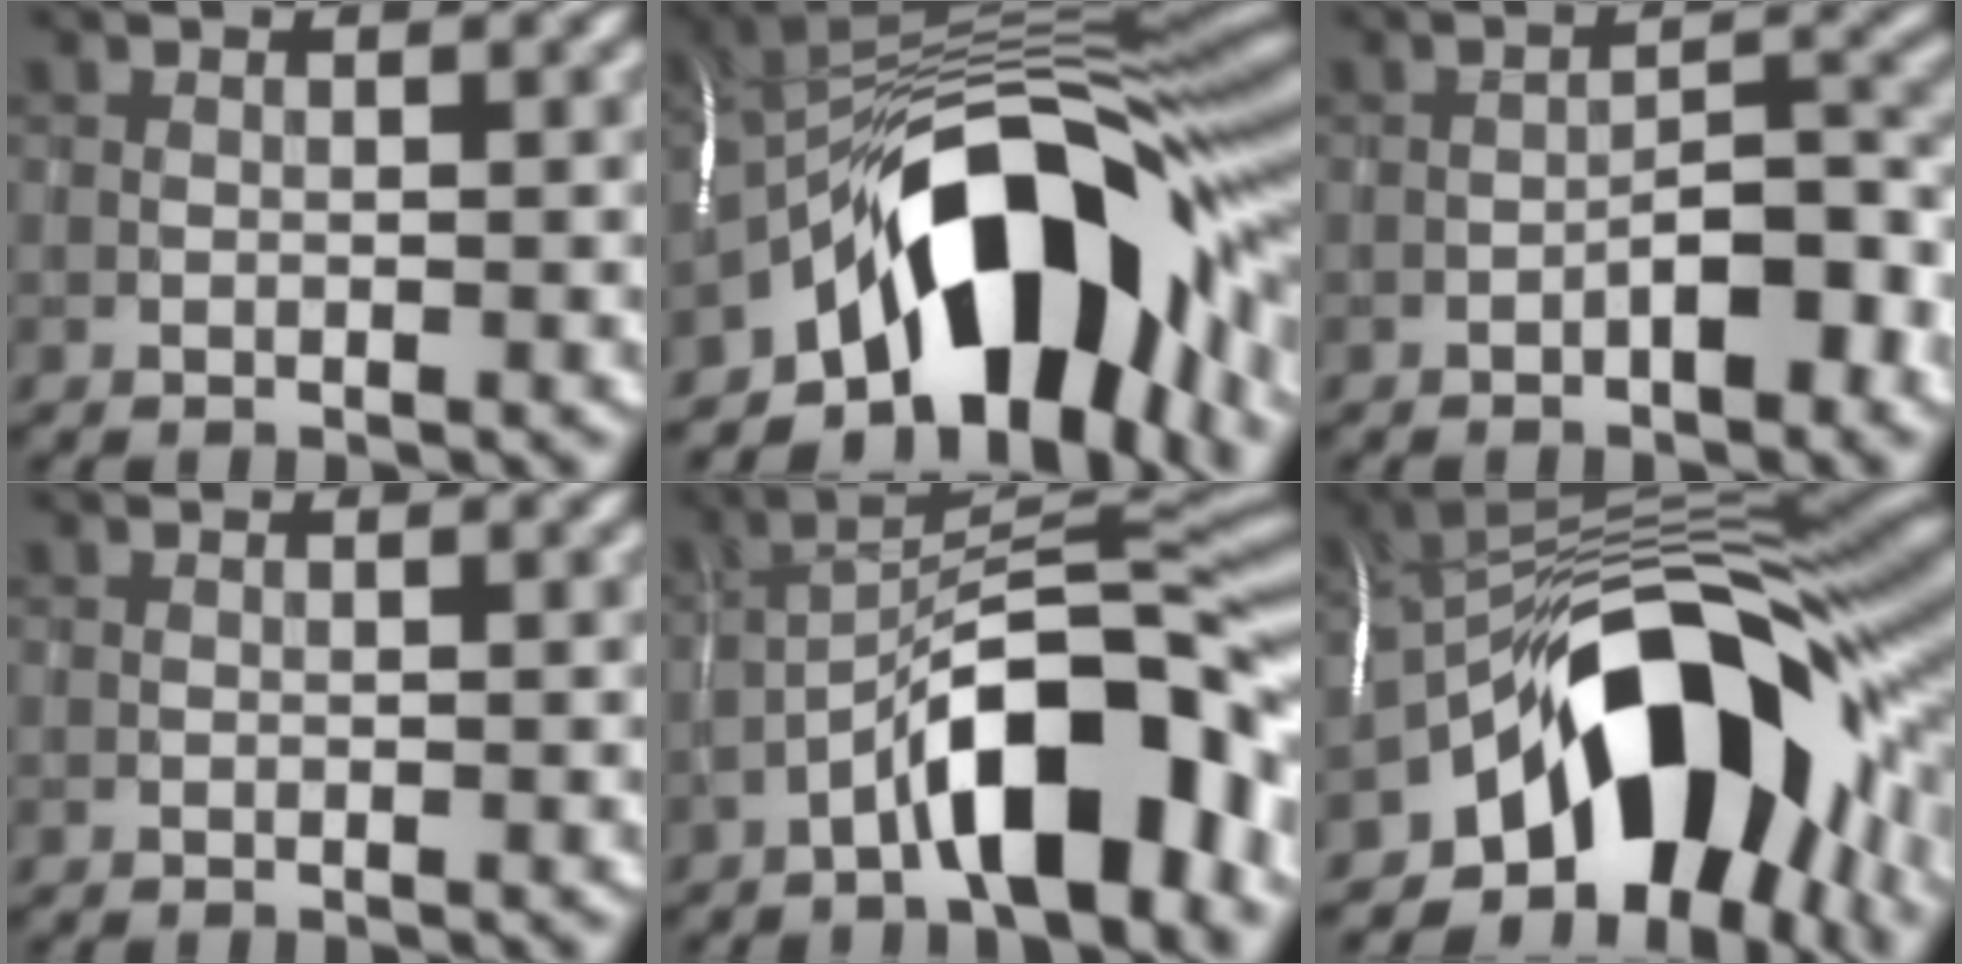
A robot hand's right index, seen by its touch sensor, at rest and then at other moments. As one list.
[{"total": 14.9, "force": [-6.3, 7.1, 11.5], "torque": [-0.155, 0.023, -0.112]}, {"total": 3.7, "force": [-2.0, 1.1, 2.9], "torque": [-0.041, 0.017, -0.033]}, {"total": 0.0}, {"total": 11.3, "force": [-5.7, 3.7, 9.0], "torque": [-0.126, 0.023, -0.102]}, {"total": 14.7, "force": [-6.3, 7.9, 10.7], "torque": [-0.140, 0.017, -0.114]}]